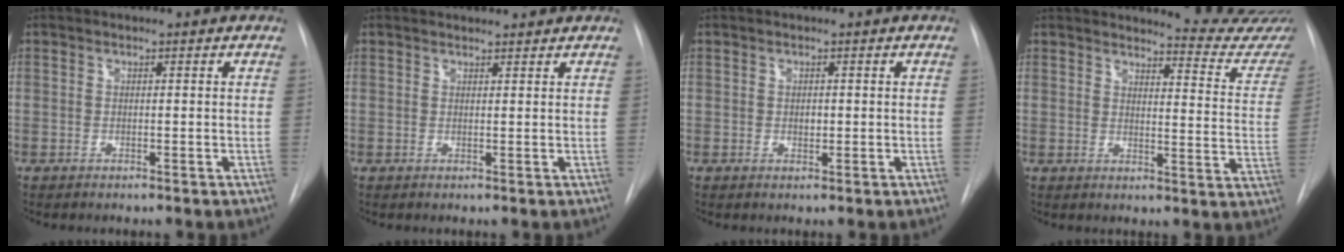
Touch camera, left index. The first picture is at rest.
{"total": 1.2, "force": [1.2, 0.1, 0.1], "torque": [-0.009, 0.007, 0.017]}
{"total": 1.2, "force": [-1.0, 0.4, 0.4], "torque": [-0.006, -0.005, -0.014]}
{"total": 12.7, "force": [12.6, -0.4, 1.3], "torque": [-0.001, -0.125, 0.118]}